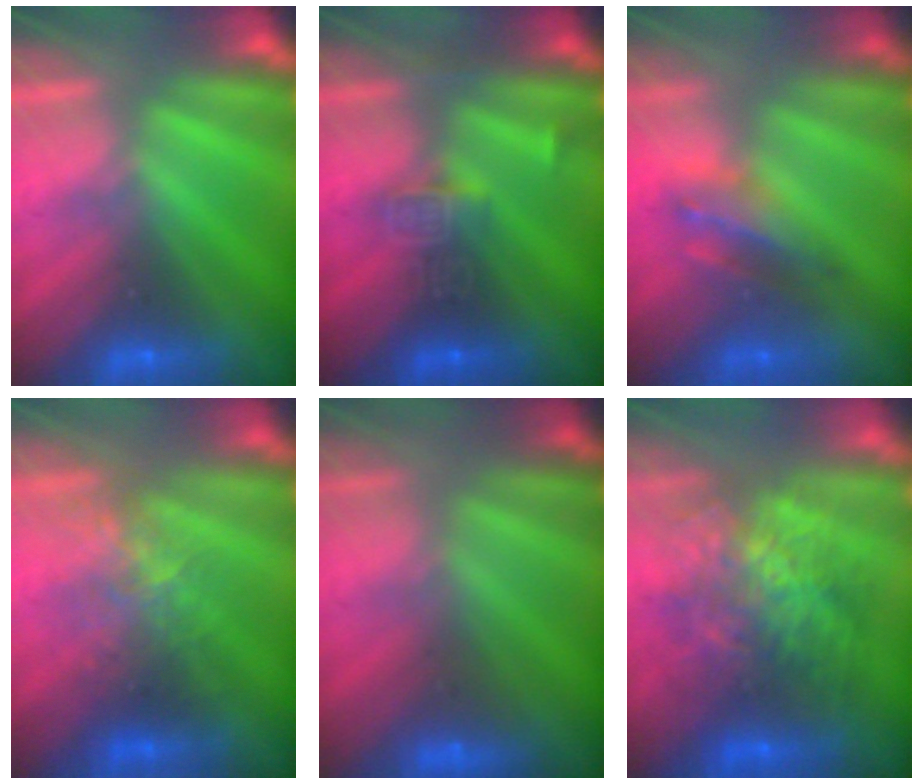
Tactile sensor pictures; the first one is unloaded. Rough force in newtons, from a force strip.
{"total": 2.9}
{"total": 2.9}
{"total": 2.5}
{"total": 2.4}
{"total": 7.1}